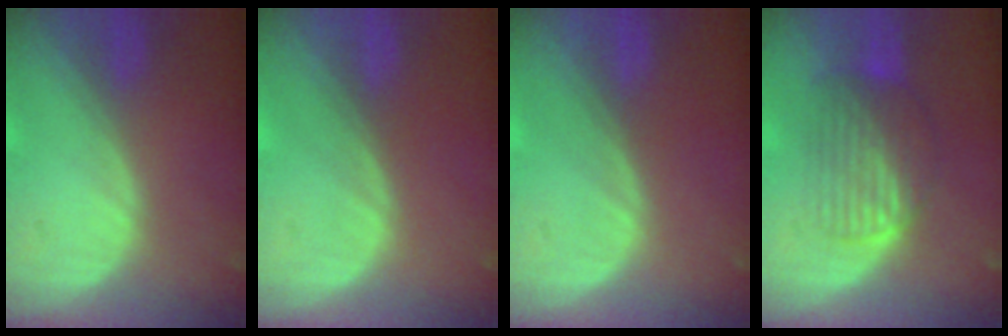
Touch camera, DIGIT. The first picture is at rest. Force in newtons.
{"total": 0.0}
{"total": 0.0}
{"total": 7.1, "press": 6.6, "slide": 2.7}